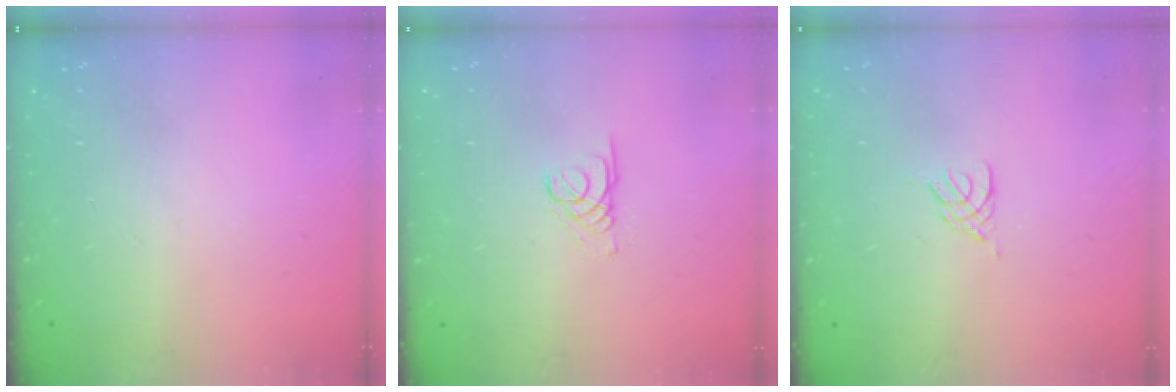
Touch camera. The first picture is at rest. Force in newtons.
{"total": 1.4, "press": 1.3, "slide": 0.1}
{"total": 2.4, "press": 2.3, "slide": 0.5}